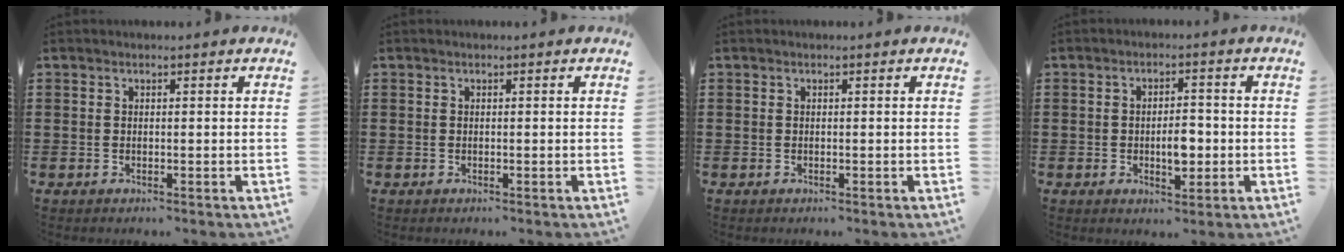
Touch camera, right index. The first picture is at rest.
{"total": 0.0}
{"total": 0.0}
{"total": 4.6, "force": [-0.8, 2.1, 4.0], "torque": [-0.065, 0.003, -0.016]}